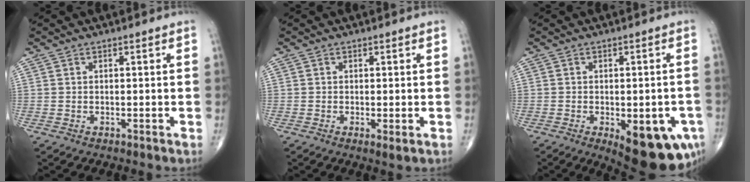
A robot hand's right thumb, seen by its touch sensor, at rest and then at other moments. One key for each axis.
{"total": 1.4, "fx": -0.3, "fy": 0.3, "fz": 1.3, "tx": -0.029, "ty": -0.008, "tz": -0.007}
{"total": 14.2, "fx": -5.6, "fy": 5.9, "fz": 11.7, "tx": -0.113, "ty": 0.003, "tz": -0.056}